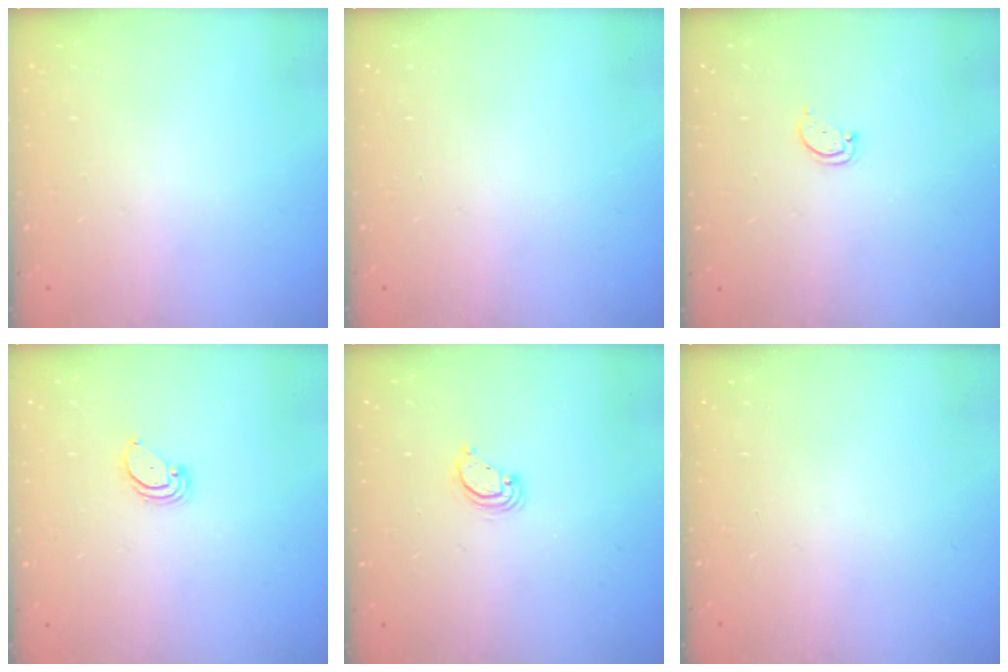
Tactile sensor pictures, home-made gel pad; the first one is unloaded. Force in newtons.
{"total": 0.0}
{"total": 2.6, "press": 2.5, "slide": 0.4}
{"total": 2.2, "press": 2.2, "slide": 0.3}
{"total": 3.2, "press": 3.2, "slide": 0.2}
{"total": 0.0}